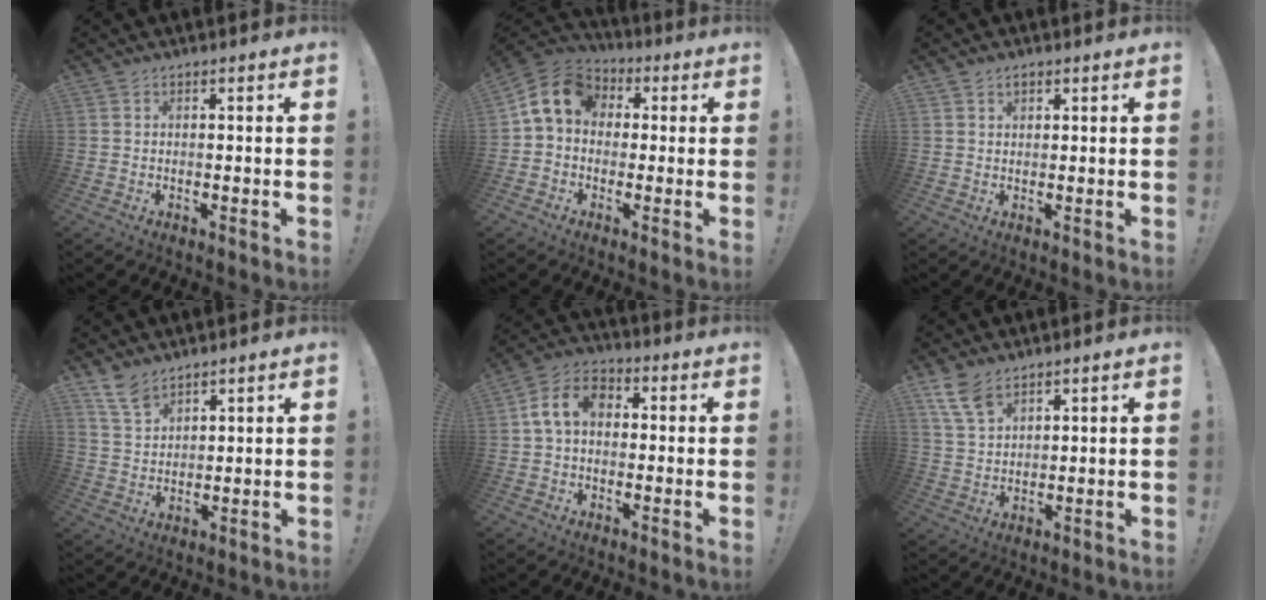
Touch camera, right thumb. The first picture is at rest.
{"total": 10.1, "force": [1.9, 8.1, 5.8], "torque": [-0.109, 0.016, 0.044]}
{"total": 1.6, "force": [1.1, 1.0, 0.6], "torque": [-0.007, 0.000, 0.020]}
{"total": 7.2, "force": [5.8, 3.2, 2.7], "torque": [-0.049, -0.038, 0.112]}
{"total": 9.8, "force": [1.4, 6.8, 6.9], "torque": [-0.129, 0.015, 0.028]}
{"total": 7.5, "force": [5.4, 3.5, 3.9], "torque": [-0.074, -0.025, 0.105]}